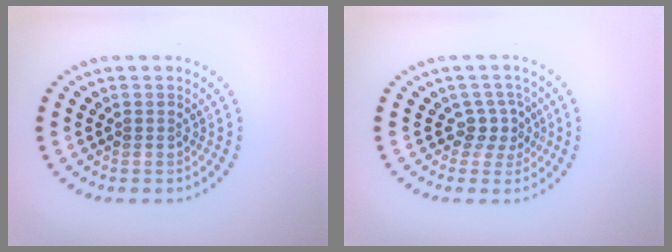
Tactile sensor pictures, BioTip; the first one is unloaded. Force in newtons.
{"total": 2.1, "press": 1.5, "slide": 1.4}